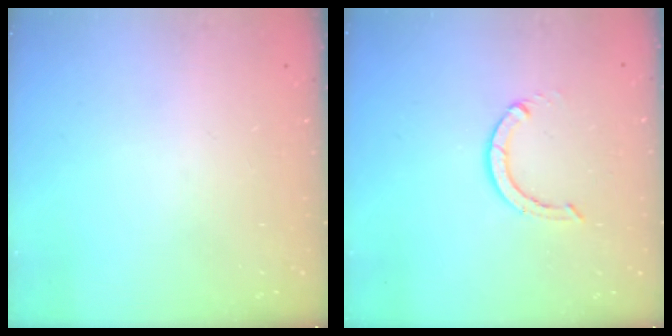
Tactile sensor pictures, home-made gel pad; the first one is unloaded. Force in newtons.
{"total": 4.1, "press": 4.0, "slide": 0.5}